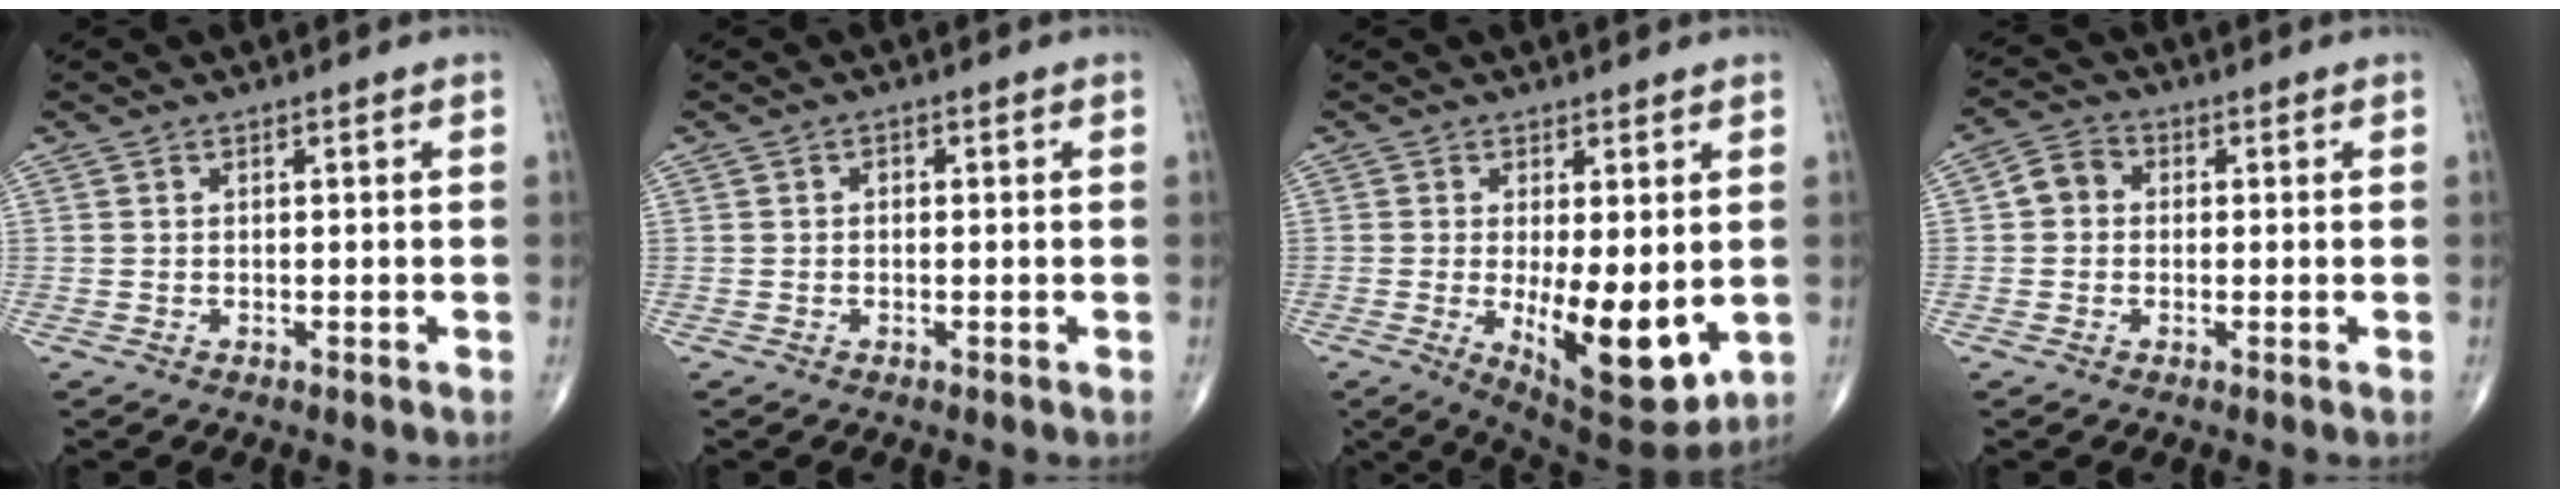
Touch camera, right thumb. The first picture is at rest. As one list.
[{"total": 0.8, "force": [0.0, 0.6, 0.5], "torque": [-0.005, 0.003, -0.002]}, {"total": 13.3, "force": [-2.0, 5.0, 12.2], "torque": [-0.170, -0.030, -0.014]}, {"total": 4.3, "force": [0.0, 3.7, 2.2], "torque": [-0.026, 0.013, -0.010]}]